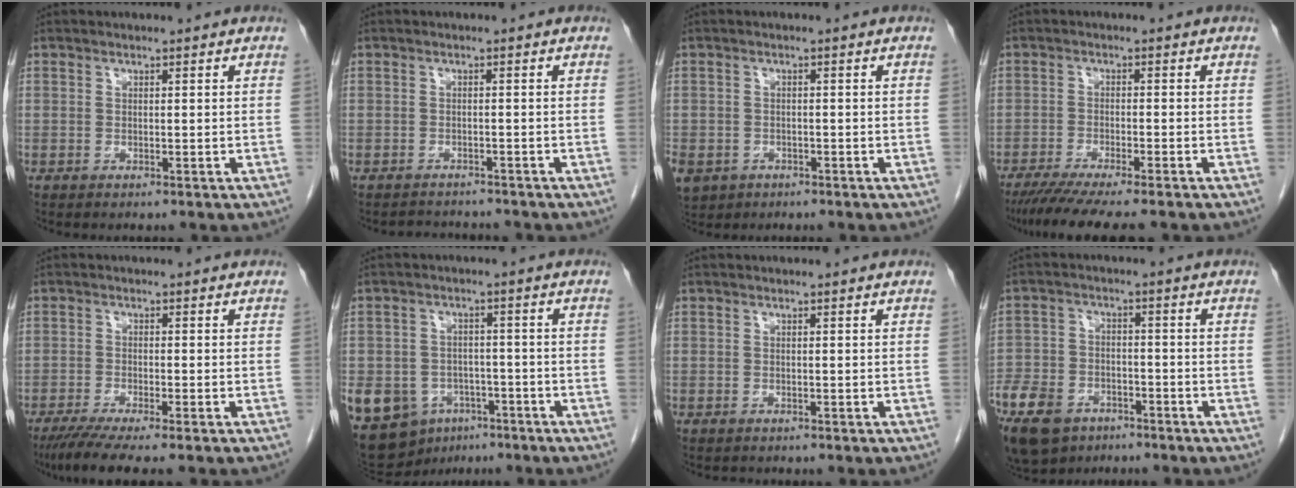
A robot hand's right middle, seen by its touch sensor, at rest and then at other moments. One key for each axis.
{"total": 3.5, "fx": -3.4, "fy": 0.6, "fz": 0.1, "tx": -0.001, "ty": -0.008, "tz": -0.050}
{"total": 9.1, "fx": -4.2, "fy": 7.4, "fz": 3.2, "tx": -0.095, "ty": -0.005, "tz": -0.059}
{"total": 9.6, "fx": -8.0, "fy": 0.1, "fz": 5.2, "tx": -0.071, "ty": -0.025, "tz": -0.125}
{"total": 6.5, "fx": -5.1, "fy": -0.1, "fz": 4.0, "tx": -0.067, "ty": -0.018, "tz": -0.085}
{"total": 17.1, "fx": -7.8, "fy": 13.3, "fz": 7.3, "tx": -0.190, "ty": 0.006, "tz": -0.105}
{"total": 0.6, "fx": -0.6, "fy": 0.2, "fz": 0.0, "tx": -0.007, "ty": 0.000, "tz": -0.010}
{"total": 15.3, "fx": -9.9, "fy": 9.1, "fz": 7.3, "tx": -0.191, "ty": -0.015, "tz": -0.162}